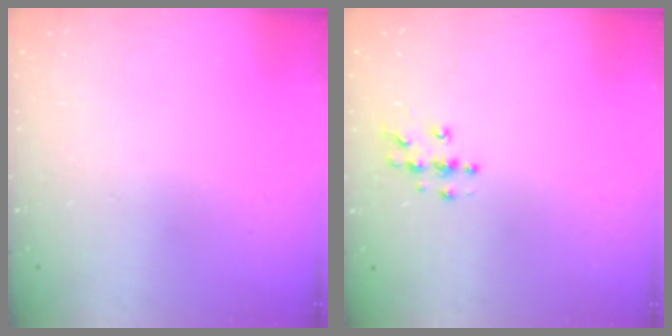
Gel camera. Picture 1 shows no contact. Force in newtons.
{"total": 5.0, "press": 5.0, "slide": 0.2}